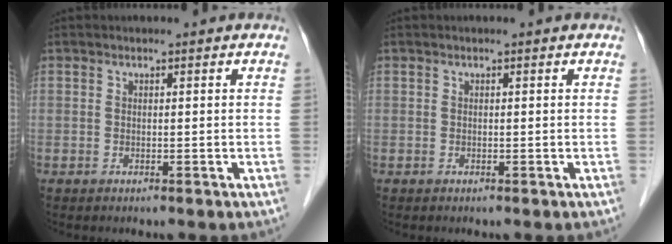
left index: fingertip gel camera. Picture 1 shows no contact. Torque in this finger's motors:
{"motor_torque": [-0.03, 0.03, 0.00, 0.00]}